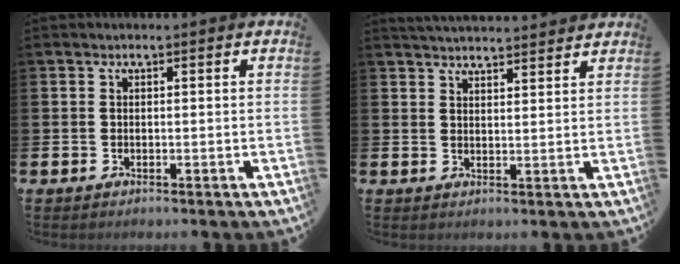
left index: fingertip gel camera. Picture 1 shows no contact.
{"total": 3.5, "force": [3.5, 0.1, 0.1], "torque": [-0.012, -0.018, 0.066]}